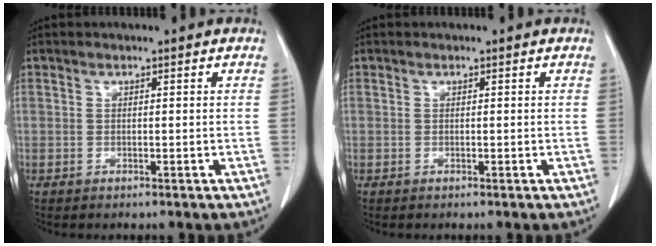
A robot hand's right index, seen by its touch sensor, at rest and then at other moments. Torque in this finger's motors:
{"motor_torque": [0.00, 0.00, 0.00, 0.00]}